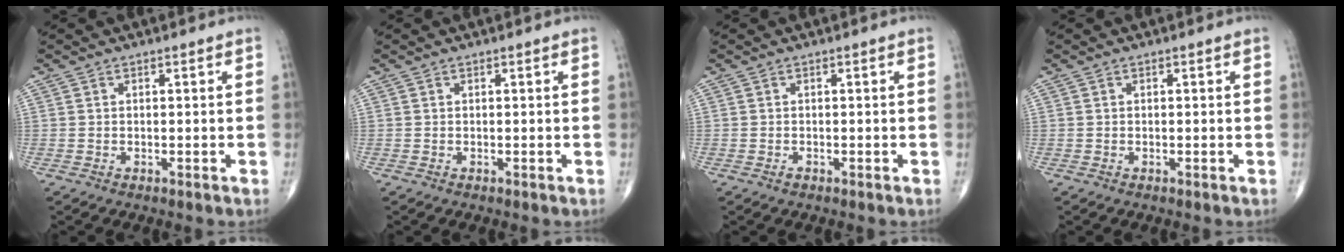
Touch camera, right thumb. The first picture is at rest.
{"total": 0.0}
{"total": 0.6, "force": [-0.4, 0.4, 0.2], "torque": [-0.003, 0.000, -0.008]}
{"total": 0.0}